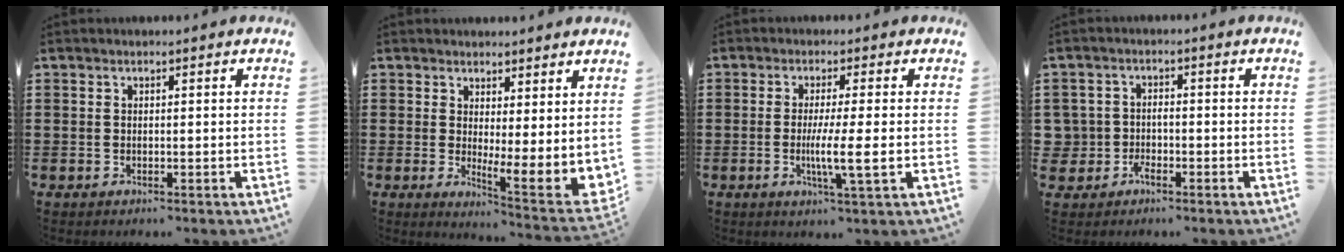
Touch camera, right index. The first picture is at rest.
{"total": 2.5, "force": [1.3, 0.1, 2.1], "torque": [-0.043, -0.033, 0.021]}
{"total": 5.6, "force": [-0.9, -0.1, 5.5], "torque": [-0.097, -0.014, -0.018]}
{"total": 2.9, "force": [-1.7, 2.2, 0.7], "torque": [-0.030, 0.001, -0.039]}